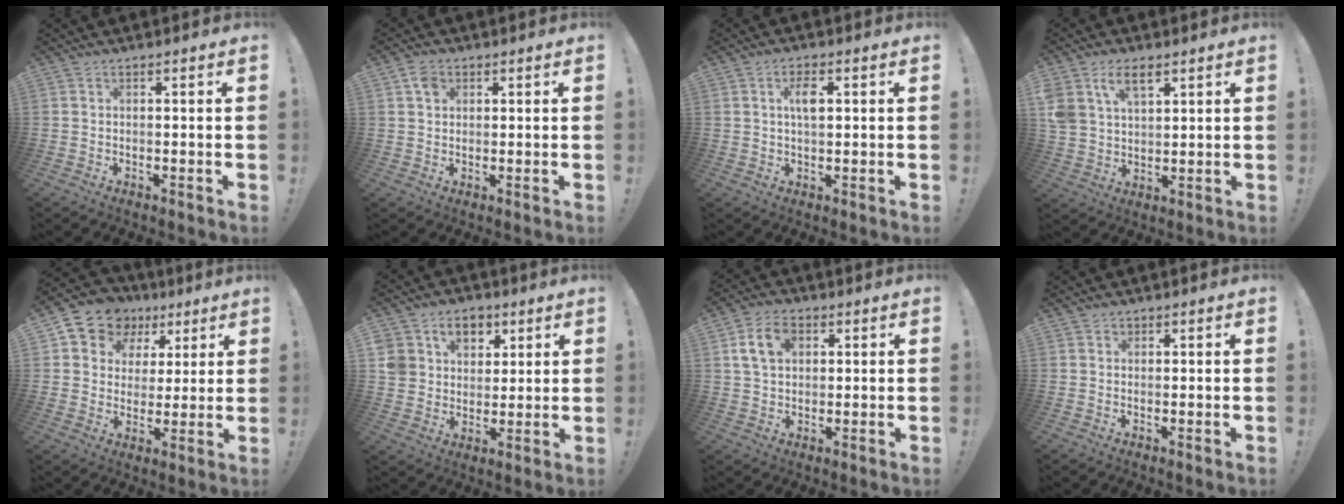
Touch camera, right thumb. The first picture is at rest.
{"total": 3.4, "force": [1.5, 2.7, 1.5], "torque": [-0.022, -0.001, 0.026]}
{"total": 4.5, "force": [1.0, 1.9, 3.9], "torque": [-0.060, -0.001, 0.011]}
{"total": 8.6, "force": [4.8, 5.0, 5.1], "torque": [-0.102, -0.004, 0.095]}
{"total": 10.2, "force": [5.2, 8.2, 3.0], "torque": [-0.052, -0.035, 0.101]}
{"total": 10.8, "force": [4.7, 9.0, 3.6], "torque": [-0.057, -0.022, 0.097]}
{"total": 9.3, "force": [3.1, 6.4, 6.0], "torque": [-0.092, 0.008, 0.058]}
{"total": 0.9, "force": [0.5, 0.7, 0.0], "torque": [0.002, -0.001, 0.010]}